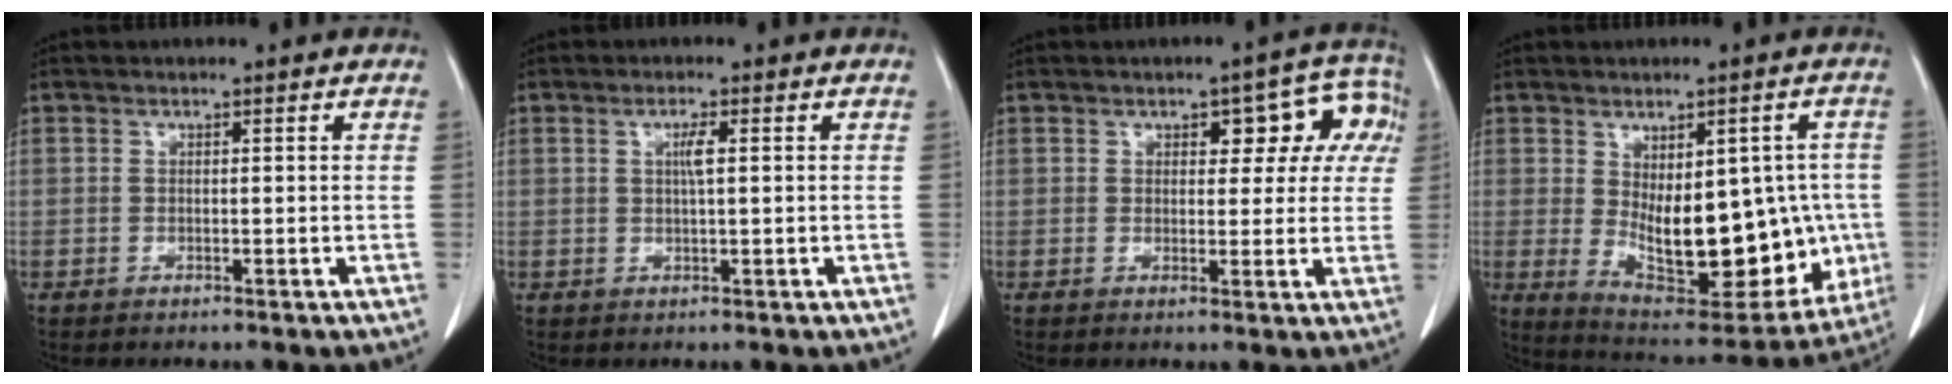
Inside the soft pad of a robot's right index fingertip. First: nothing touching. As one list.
[{"total": 1.9, "force": [0.4, -0.1, 1.9], "torque": [-0.038, 0.001, 0.006]}, {"total": 7.5, "force": [2.4, 3.9, 5.9], "torque": [-0.050, 0.032, 0.026]}, {"total": 19.6, "force": [-1.9, 9.3, 17.1], "torque": [-0.237, -0.003, 0.006]}]